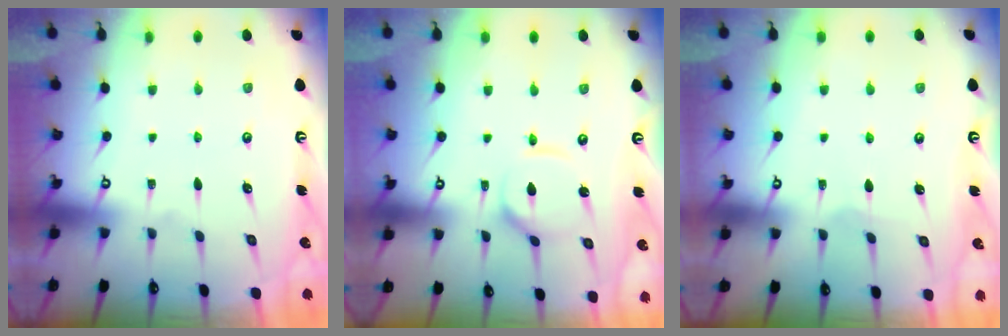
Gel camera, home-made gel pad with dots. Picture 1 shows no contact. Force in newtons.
{"total": 6.0, "press": 6.0, "slide": 0.5}
{"total": 2.8, "press": 2.8, "slide": 0.2}